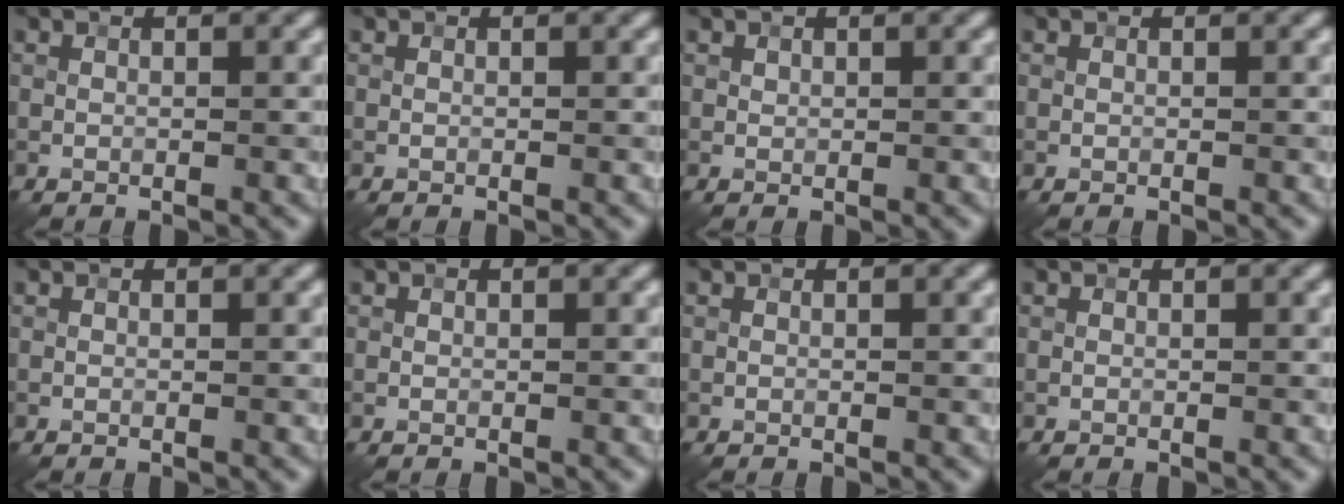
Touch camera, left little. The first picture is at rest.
{"total": 0.0}
{"total": 0.7, "force": [0.3, -0.3, -0.5], "torque": [0.000, -0.002, 0.013]}
{"total": 0.0}
{"total": 0.0}
{"total": 0.0}
{"total": 0.0}
{"total": 0.0}